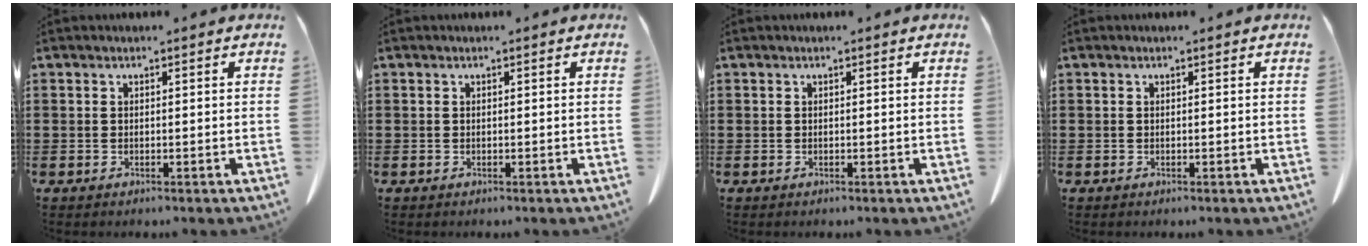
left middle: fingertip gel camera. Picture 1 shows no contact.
{"total": 0.0}
{"total": 0.0}
{"total": 0.0}